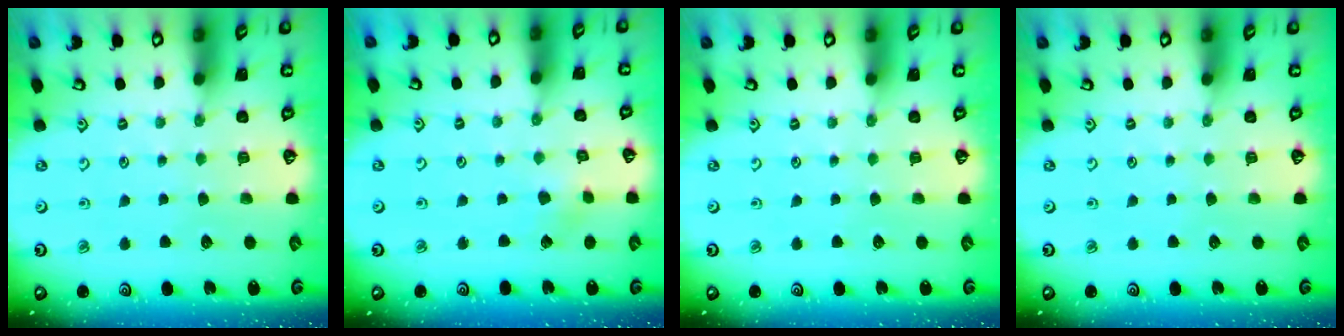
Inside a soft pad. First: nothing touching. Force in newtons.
{"total": 2.8, "press": 2.8, "slide": 0.1}
{"total": 0.0}
{"total": 0.0}